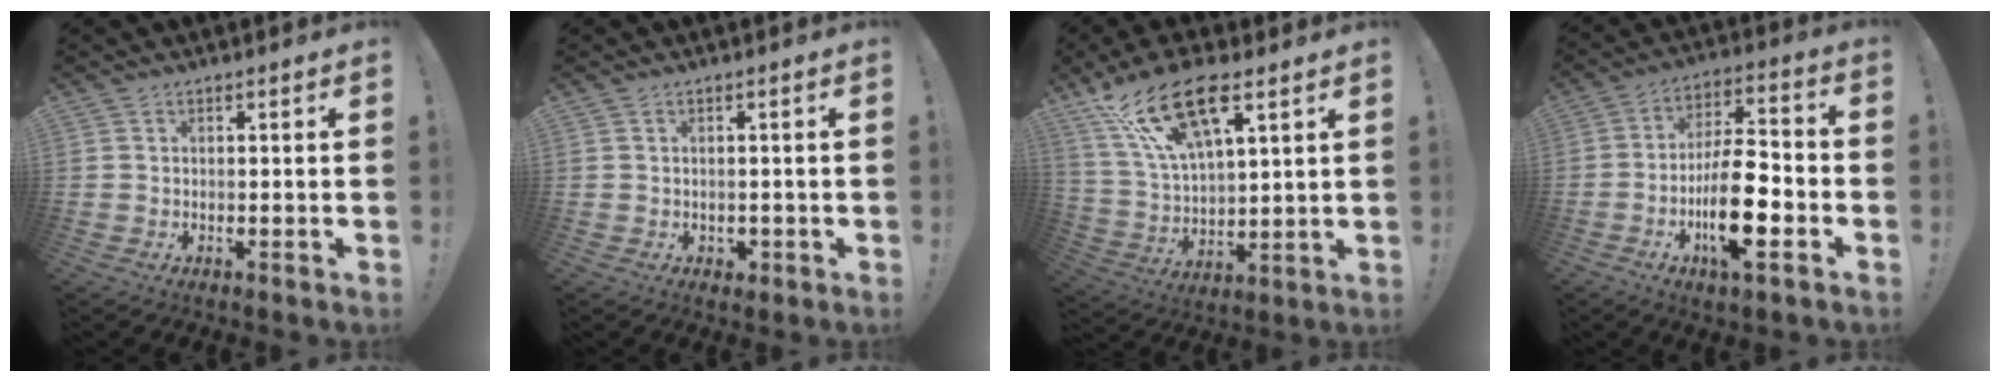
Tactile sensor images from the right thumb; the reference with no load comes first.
{"total": 1.5, "force": [0.0, 1.4, 0.6], "torque": [-0.006, -0.001, -0.001]}
{"total": 18.8, "force": [11.1, 7.8, 13.1], "torque": [-0.248, -0.050, 0.192]}
{"total": 16.7, "force": [-5.4, 6.1, 14.5], "torque": [-0.264, 0.016, -0.091]}